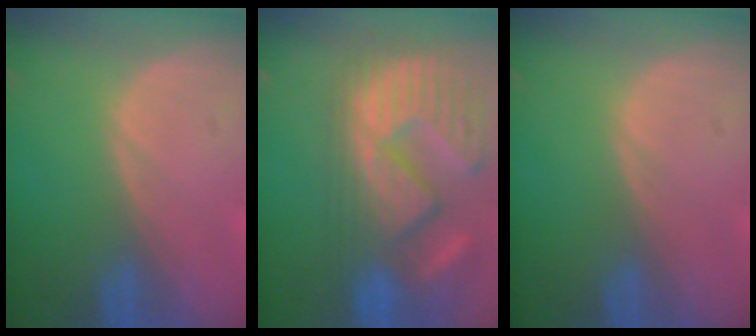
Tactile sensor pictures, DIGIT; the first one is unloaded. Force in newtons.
{"total": 14.2, "press": 12.1, "slide": 7.5}
{"total": 0.0}